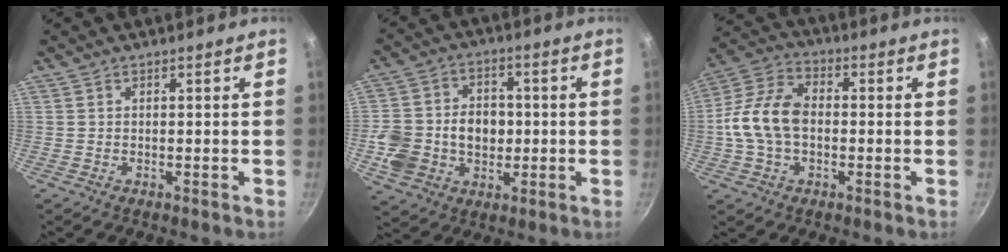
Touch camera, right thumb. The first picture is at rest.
{"total": 13.8, "force": [-1.2, 11.2, 7.9], "torque": [-0.131, 0.020, -0.018]}
{"total": 12.5, "force": [-0.8, 8.3, 9.3], "torque": [-0.163, 0.035, -0.031]}